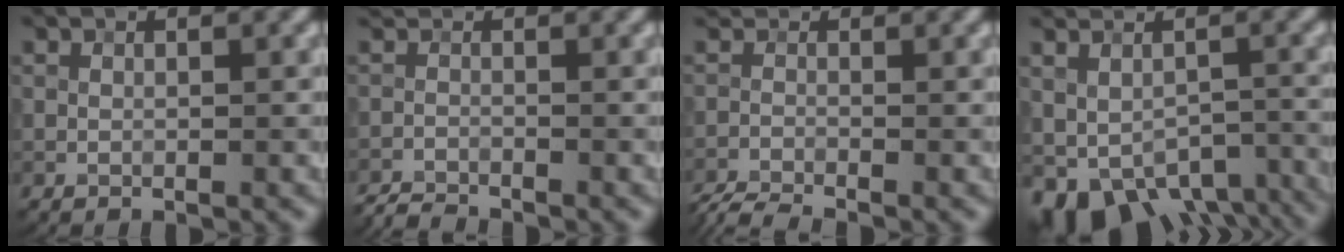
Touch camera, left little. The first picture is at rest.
{"total": 2.0, "force": [-2.0, 0.1, 0.2], "torque": [-0.008, -0.003, -0.048]}
{"total": 3.3, "force": [-3.1, 0.3, 1.0], "torque": [-0.023, -0.009, -0.071]}
{"total": 8.3, "force": [-4.3, 5.6, 4.4], "torque": [-0.062, -0.003, -0.054]}